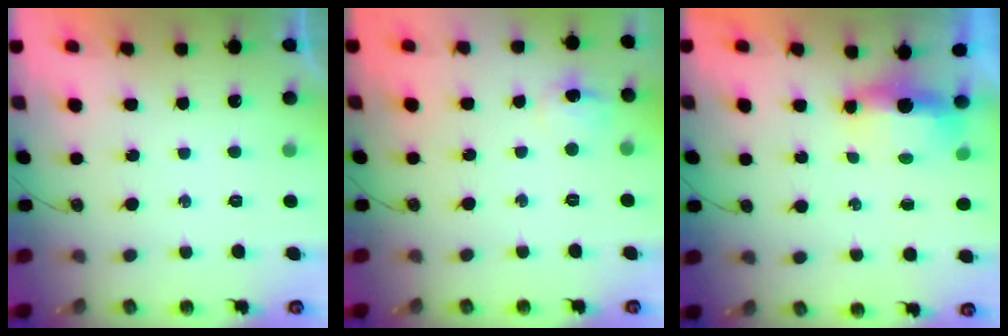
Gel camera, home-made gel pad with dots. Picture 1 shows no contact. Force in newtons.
{"total": 5.5, "press": 5.5, "slide": 0.3}
{"total": 14.2, "press": 7.1, "slide": 12.4}